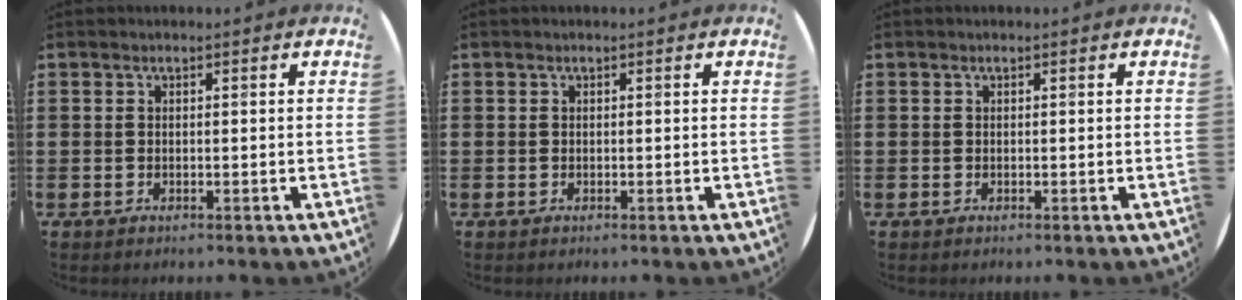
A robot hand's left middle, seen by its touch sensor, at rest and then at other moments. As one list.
[{"total": 0.0}, {"total": 0.0}]